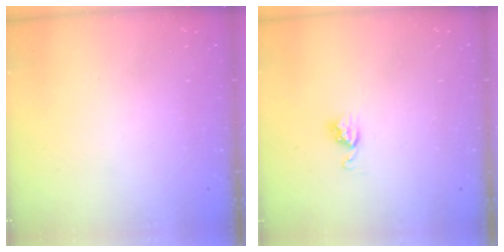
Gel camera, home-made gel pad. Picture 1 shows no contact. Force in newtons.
{"total": 5.1, "press": 5.0, "slide": 0.5}